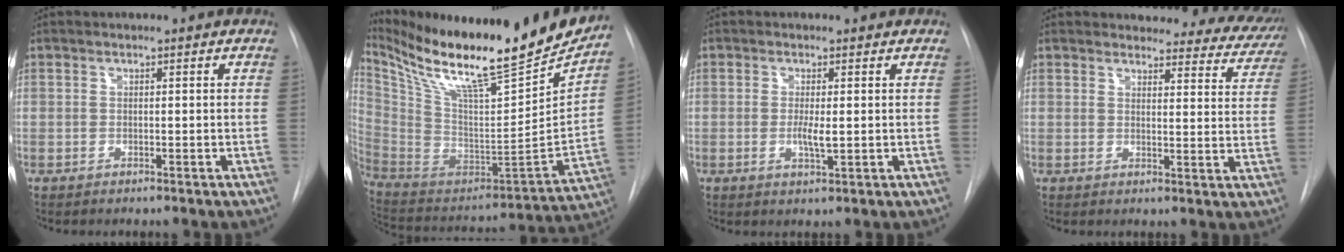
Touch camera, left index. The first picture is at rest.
{"total": 28.3, "force": [24.0, 3.0, 14.7], "torque": [-0.266, -0.069, 0.376]}
{"total": 2.5, "force": [-0.3, 0.4, 2.5], "torque": [-0.047, -0.009, -0.005]}
{"total": 16.4, "force": [15.6, 4.6, 2.4], "torque": [0.012, -0.065, 0.146]}